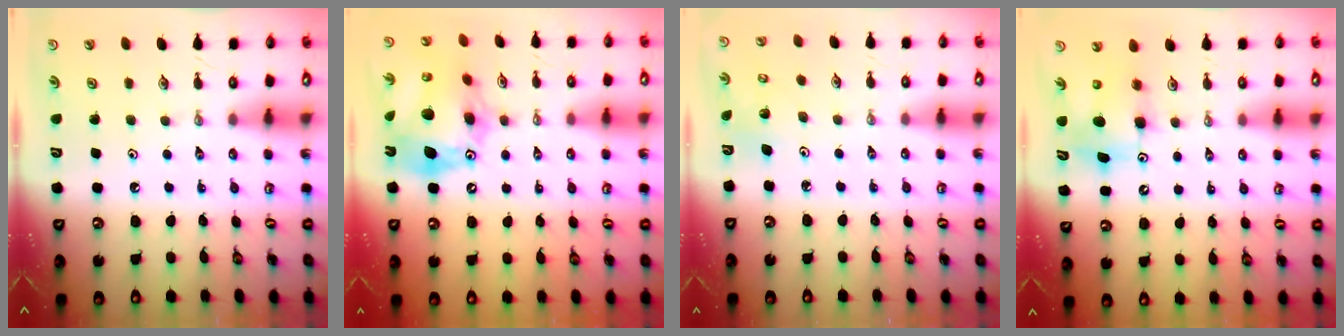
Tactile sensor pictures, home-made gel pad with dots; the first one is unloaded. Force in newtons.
{"total": 19.4, "press": 19.3, "slide": 2.1}
{"total": 3.6, "press": 3.6, "slide": 0.2}
{"total": 9.8, "press": 9.6, "slide": 2.0}